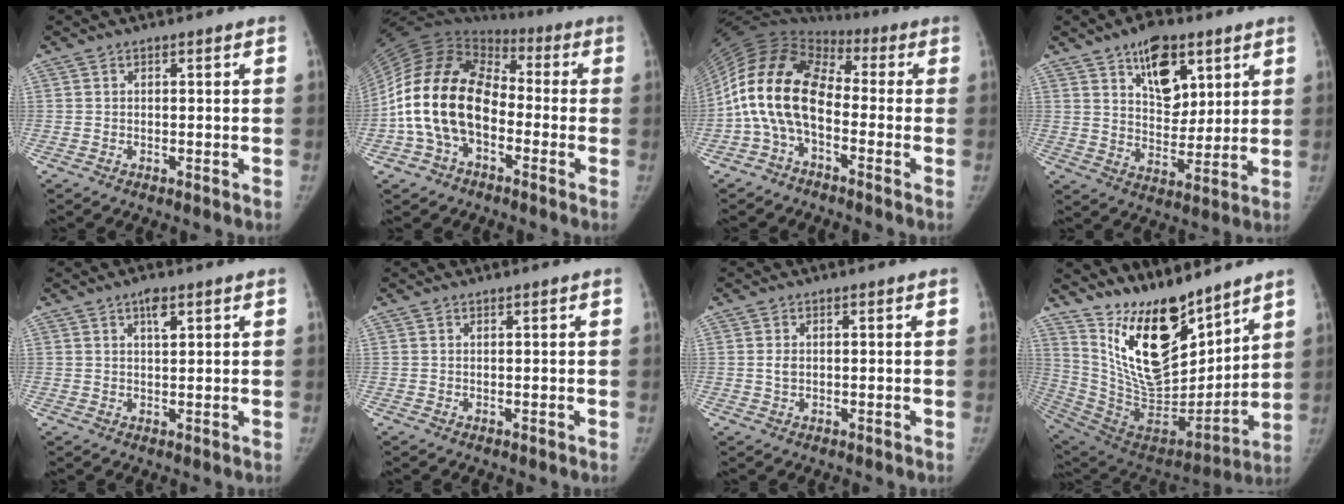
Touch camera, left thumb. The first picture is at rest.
{"total": 20.2, "force": [-4.0, 13.4, 14.6], "torque": [-0.284, 0.048, -0.080]}
{"total": 16.2, "force": [-2.6, 9.9, 12.6], "torque": [-0.241, 0.061, -0.062]}
{"total": 12.1, "force": [6.3, 7.0, 7.5], "torque": [-0.077, -0.036, 0.105]}
{"total": 3.0, "force": [1.7, 1.1, 2.3], "torque": [-0.033, -0.002, 0.028]}
{"total": 0.0}
{"total": 1.5, "force": [0.2, 1.0, 1.0], "torque": [-0.017, -0.001, 0.004]}
{"total": 21.3, "force": [14.6, 8.8, 12.7], "torque": [-0.170, -0.108, 0.277]}